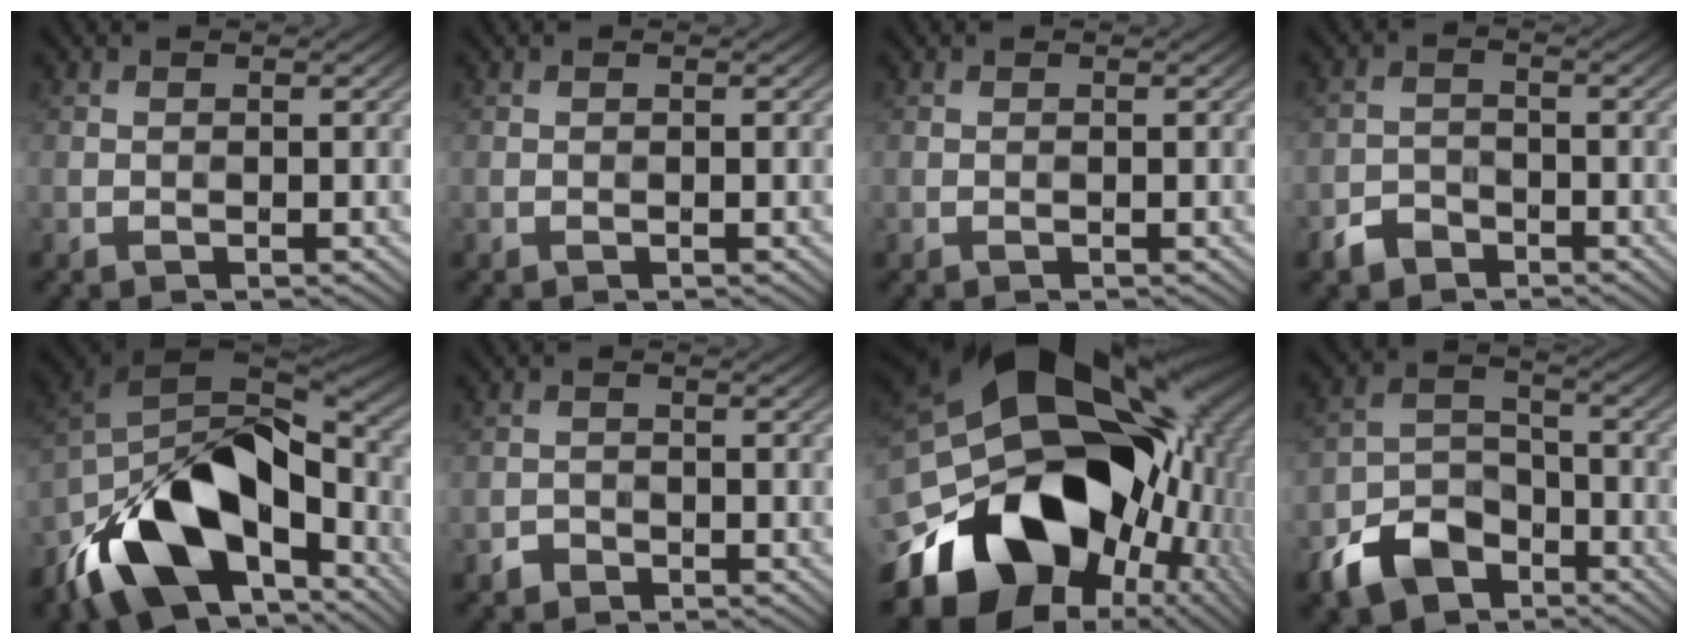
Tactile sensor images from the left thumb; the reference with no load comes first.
{"total": 0.0}
{"total": 0.0}
{"total": 3.2, "force": [-2.3, 1.9, 1.0], "torque": [-0.024, -0.006, -0.049]}
{"total": 17.7, "force": [-8.4, 9.2, 12.6], "torque": [-0.240, -0.038, -0.135]}
{"total": 1.3, "force": [-1.0, 0.8, 0.1], "torque": [-0.003, -0.001, -0.020]}
{"total": 21.3, "force": [-1.7, 15.4, 14.6], "torque": [-0.282, -0.076, 0.007]}
{"total": 9.7, "force": [-5.8, 6.1, 4.8], "torque": [-0.105, -0.020, -0.115]}